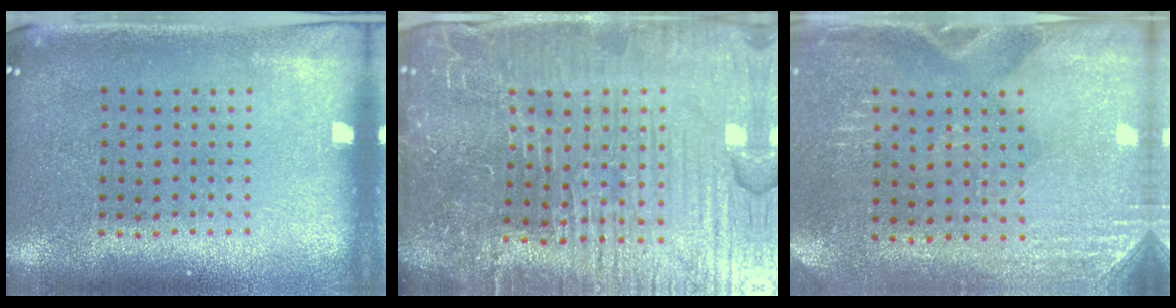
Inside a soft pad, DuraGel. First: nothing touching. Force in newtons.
{"total": 7.0, "press": 6.3, "slide": 3.1}
{"total": 2.9, "press": 2.5, "slide": 1.4}